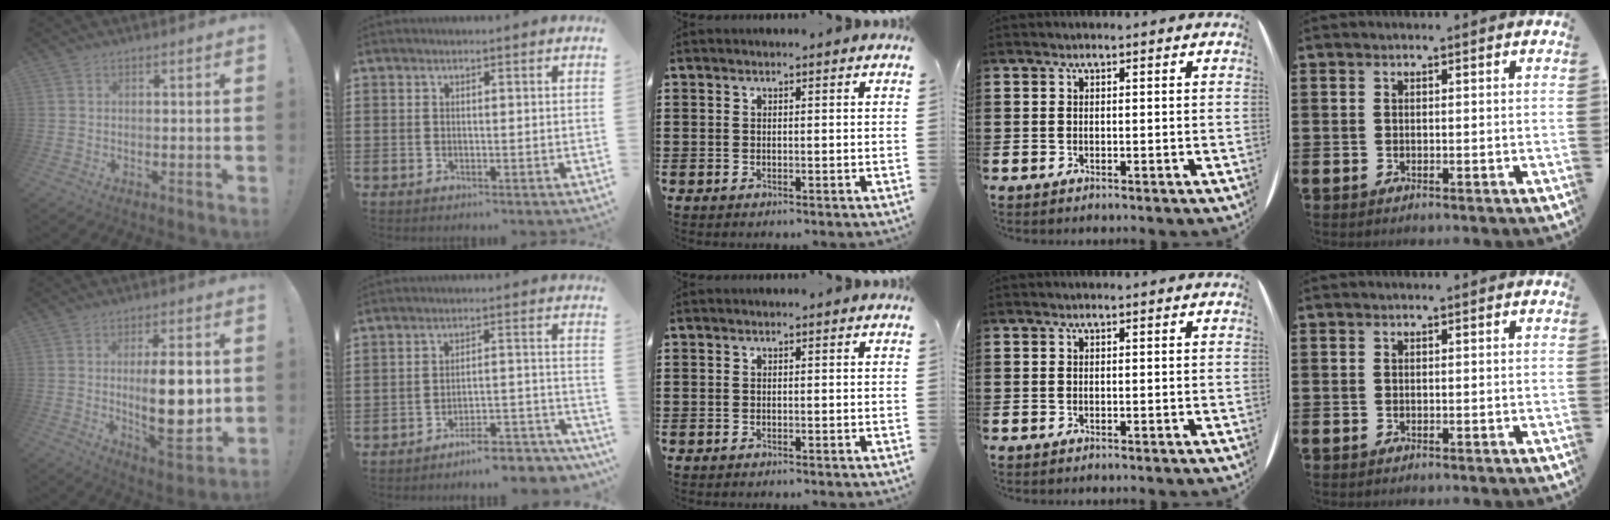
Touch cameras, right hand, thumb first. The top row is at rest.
{"thumb": {"total": 15.4, "force": [0.7, 5.4, 14.4], "torque": [-0.230, -0.017, 0.007]}, "index": {"total": 5.7, "force": [-5.6, 0.4, 1.4], "torque": [-0.020, 0.009, -0.108]}}